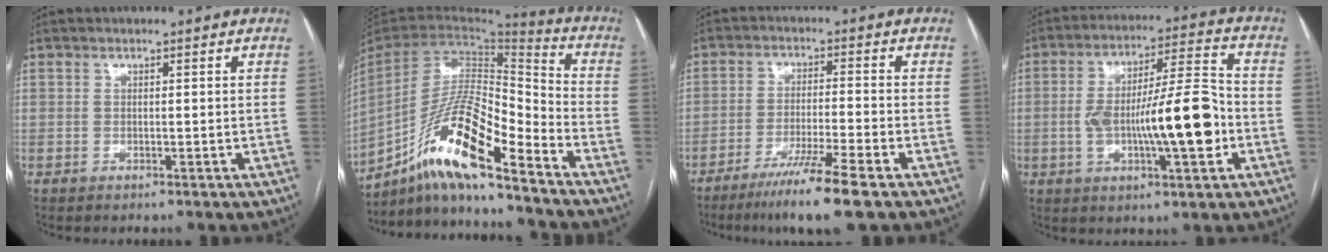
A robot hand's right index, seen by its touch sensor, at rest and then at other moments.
{"total": 17.3, "force": [-12.1, 1.7, 12.3], "torque": [-0.251, 0.002, -0.222]}
{"total": 9.0, "force": [-6.2, -1.0, 6.4], "torque": [-0.111, -0.028, -0.110]}
{"total": 15.1, "force": [-2.8, 2.6, 14.6], "torque": [-0.250, 0.016, -0.040]}